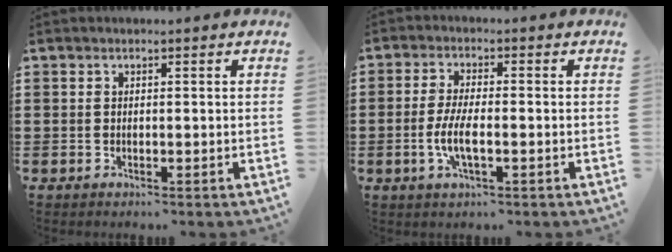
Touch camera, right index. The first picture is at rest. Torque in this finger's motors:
{"motor_torque": [2.06, 0.08, 0.50, 0.19]}